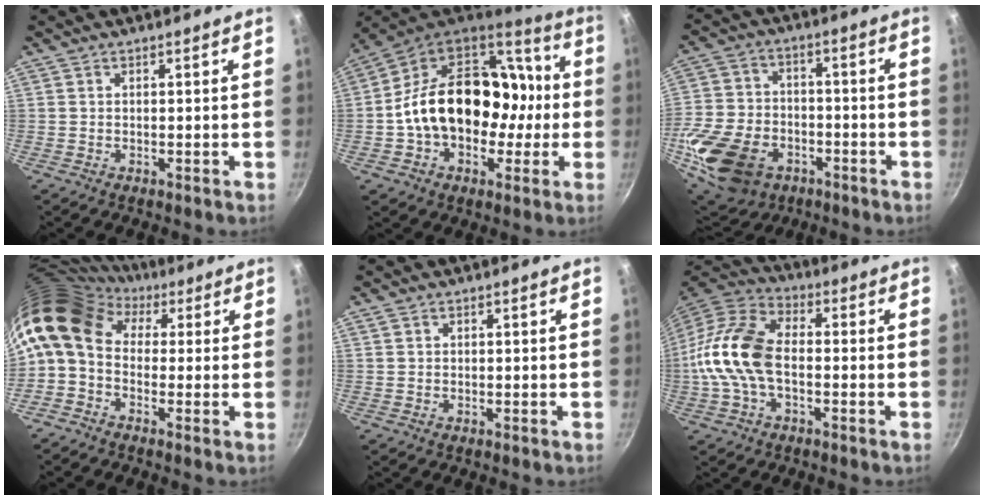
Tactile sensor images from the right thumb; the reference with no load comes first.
{"total": 24.9, "force": [-1.5, 18.0, 17.2], "torque": [-0.248, 0.067, -0.023]}
{"total": 23.0, "force": [-8.9, 16.2, 13.7], "torque": [-0.279, 0.026, -0.151]}
{"total": 14.4, "force": [2.8, 10.5, 9.4], "torque": [-0.187, 0.035, 0.027]}
{"total": 0.6, "force": [0.2, 0.5, 0.2], "torque": [-0.002, 0.003, 0.003]}
{"total": 15.0, "force": [-1.8, 8.9, 11.9], "torque": [-0.224, 0.039, -0.051]}